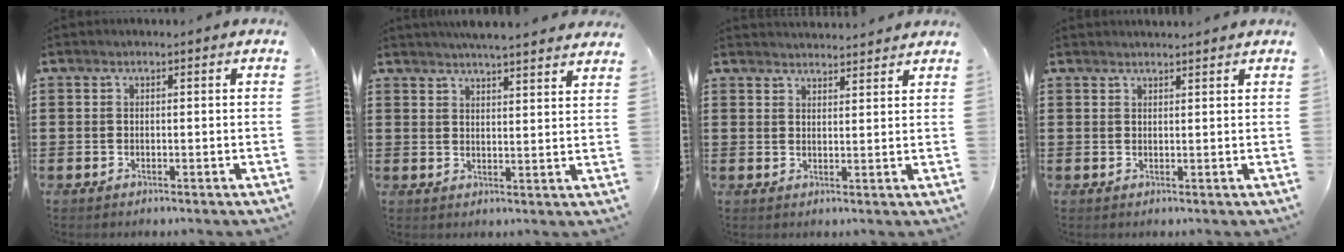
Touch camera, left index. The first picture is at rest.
{"total": 4.3, "force": [4.1, -0.4, 1.1], "torque": [-0.033, -0.015, 0.074]}
{"total": 2.4, "force": [2.4, -0.2, -0.2], "torque": [-0.004, -0.007, 0.046]}
{"total": 1.2, "force": [1.2, -0.1, 0.1], "torque": [-0.005, -0.002, 0.024]}